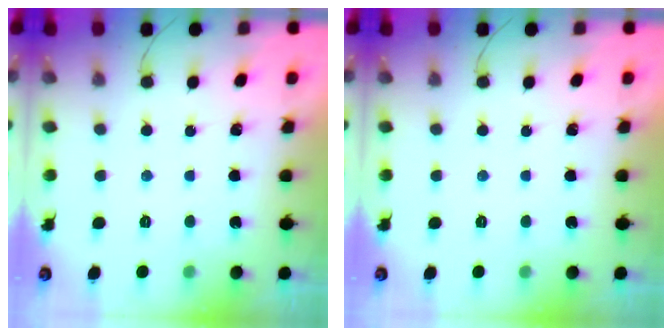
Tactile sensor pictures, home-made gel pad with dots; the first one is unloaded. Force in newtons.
{"total": 0.0}